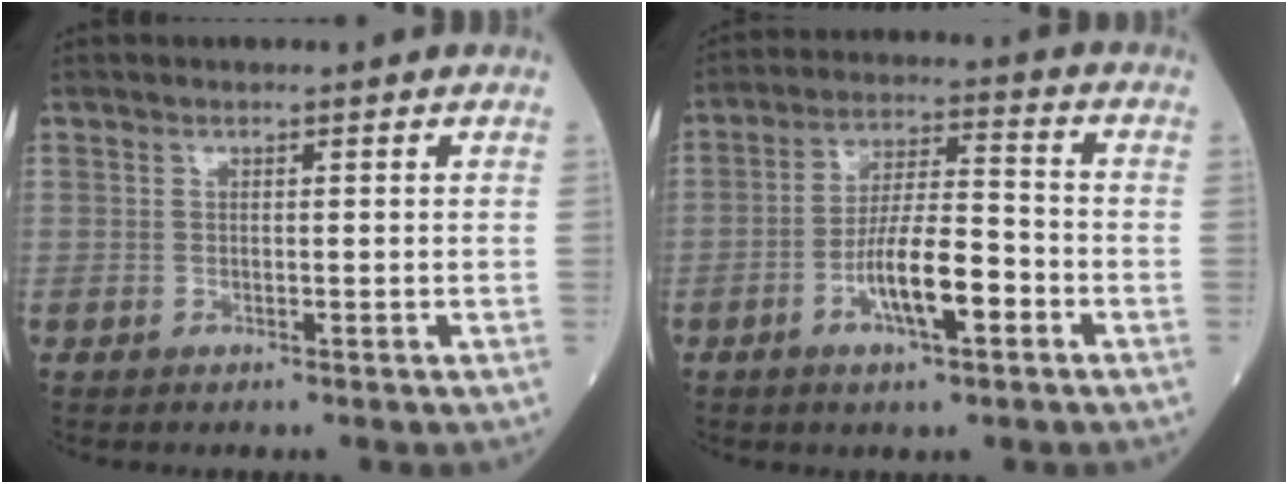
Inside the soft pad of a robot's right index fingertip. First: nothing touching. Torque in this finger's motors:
{"motor_torque": [0.35, -0.06, 0.45, 0.16]}